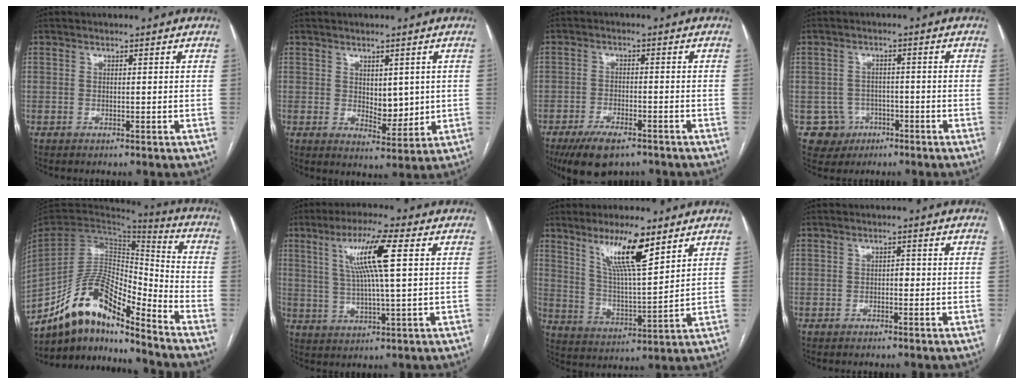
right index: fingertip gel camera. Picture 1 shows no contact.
{"total": 5.1, "force": [0.6, 2.7, 4.2], "torque": [-0.061, -0.006, 0.019]}
{"total": 7.9, "force": [-5.7, 2.8, 4.6], "torque": [-0.083, -0.010, -0.095]}
{"total": 4.8, "force": [-1.9, 4.4, -0.2], "torque": [0.011, 0.015, -0.024]}
{"total": 14.3, "force": [-11.2, 3.7, 8.1], "torque": [-0.154, 0.040, -0.204]}
{"total": 10.2, "force": [3.2, 0.0, 9.7], "torque": [-0.180, 0.010, 0.058]}
{"total": 11.0, "force": [7.0, 1.3, 8.4], "torque": [-0.153, -0.005, 0.130]}
{"total": 1.3, "force": [-0.4, 0.8, 1.0], "torque": [-0.011, 0.005, -0.008]}